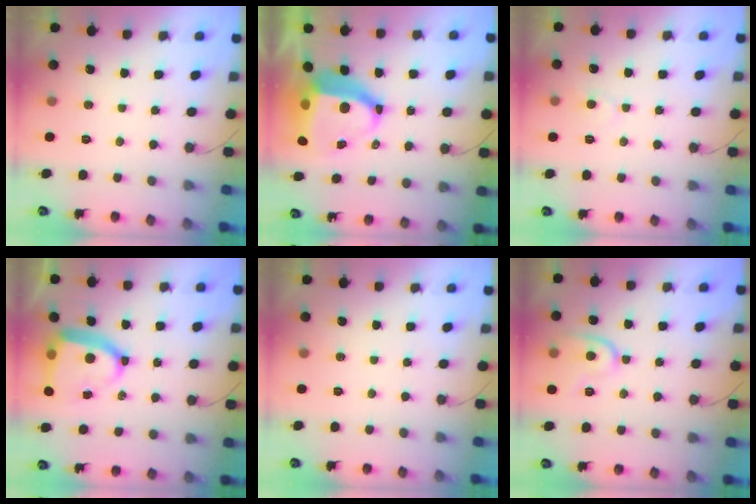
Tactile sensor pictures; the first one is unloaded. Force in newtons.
{"total": 13.4, "press": 13.2, "slide": 1.8}
{"total": 5.6, "press": 5.6, "slide": 0.3}
{"total": 14.2, "press": 14.1, "slide": 1.7}
{"total": 0.0}
{"total": 10.7, "press": 10.6, "slide": 1.0}